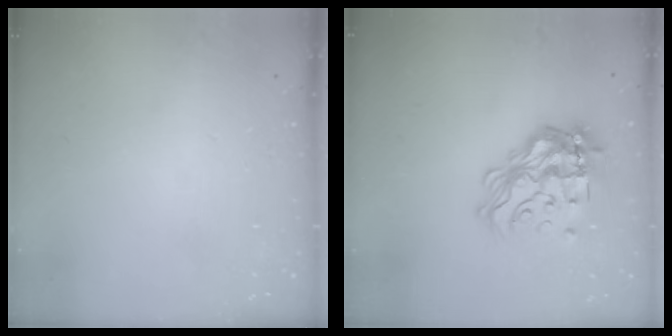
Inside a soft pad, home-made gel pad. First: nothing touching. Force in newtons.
{"total": 22.8, "press": 22.7, "slide": 2.4}